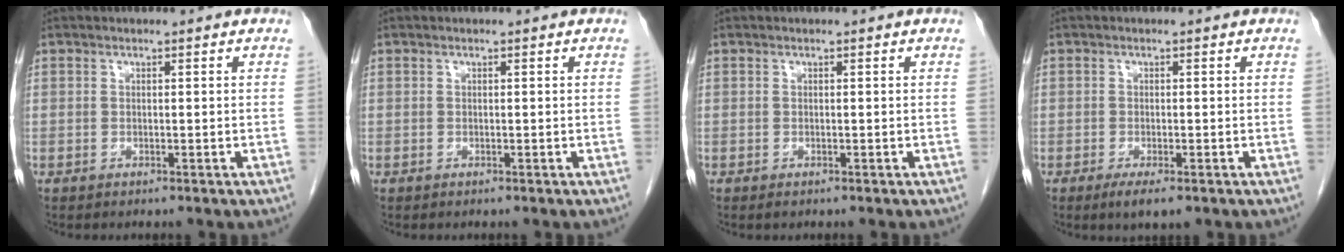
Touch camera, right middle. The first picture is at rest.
{"total": 0.0}
{"total": 0.0}
{"total": 3.0, "force": [-1.8, 0.9, 2.3], "torque": [-0.039, -0.004, -0.027]}